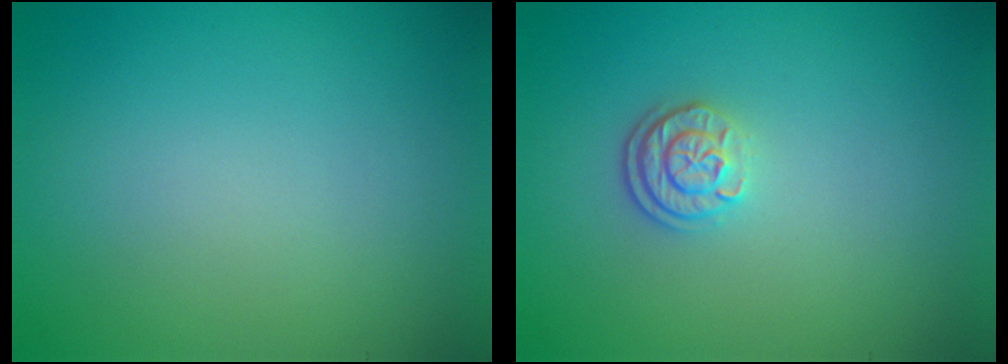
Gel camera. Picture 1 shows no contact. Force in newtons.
{"total": 2.3, "press": 1.7, "slide": 1.4}